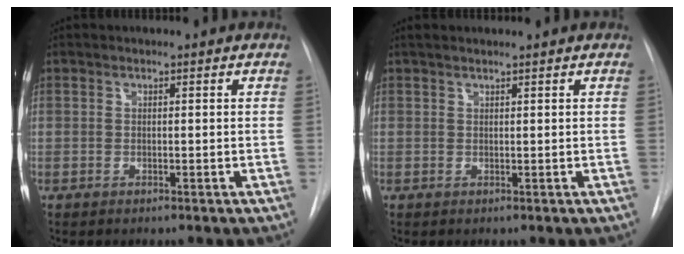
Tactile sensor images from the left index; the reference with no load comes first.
{"total": 2.0, "force": [1.6, -0.1, 1.0], "torque": [-0.009, 0.021, 0.028]}